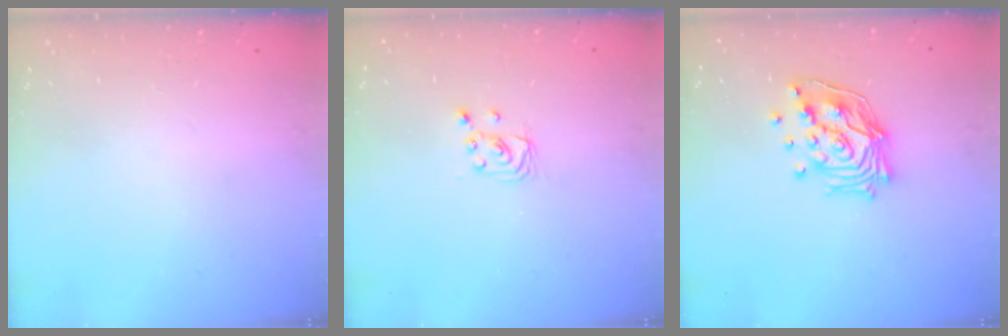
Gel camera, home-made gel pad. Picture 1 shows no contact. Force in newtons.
{"total": 2.0, "press": 2.0, "slide": 0.2}
{"total": 15.4, "press": 15.2, "slide": 1.8}